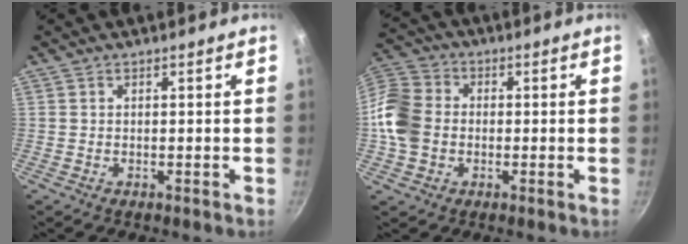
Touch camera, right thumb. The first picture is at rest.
{"total": 11.8, "force": [-1.1, 9.6, 6.9], "torque": [-0.122, 0.020, -0.040]}